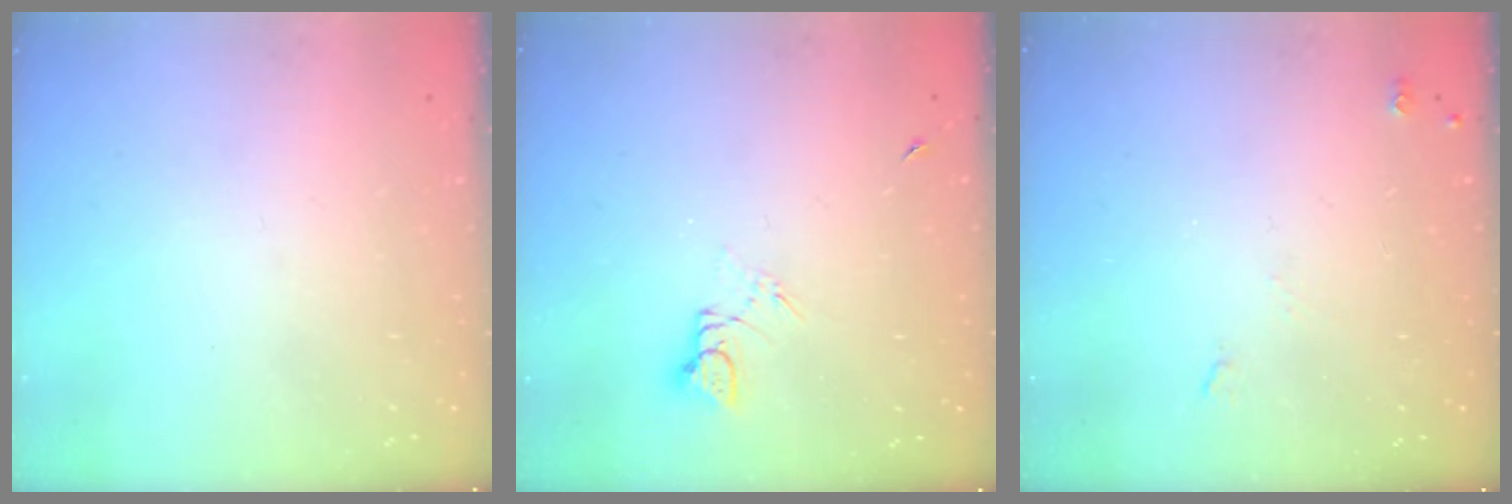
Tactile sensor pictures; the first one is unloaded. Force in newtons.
{"total": 1.5, "press": 1.5, "slide": 0.2}
{"total": 4.3, "press": 4.2, "slide": 0.6}